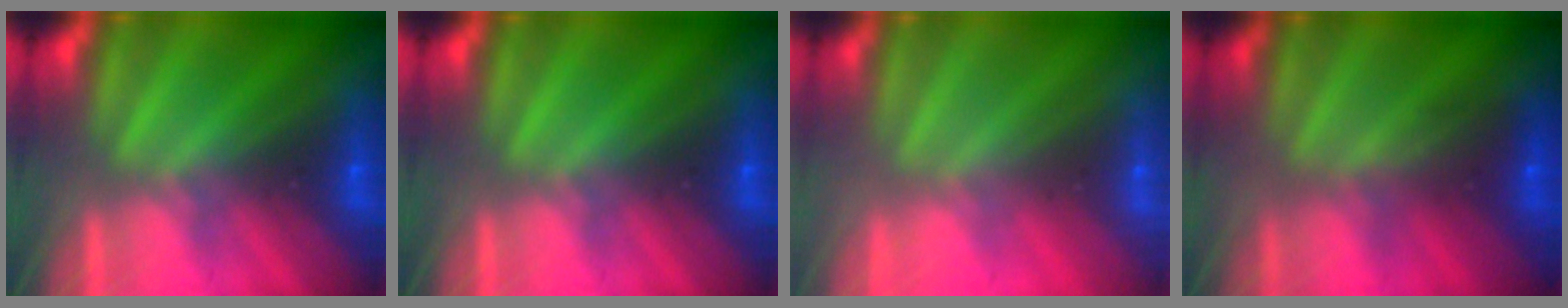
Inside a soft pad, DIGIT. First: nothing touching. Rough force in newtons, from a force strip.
{"total": 0.0}
{"total": 2.9}
{"total": 2.1}